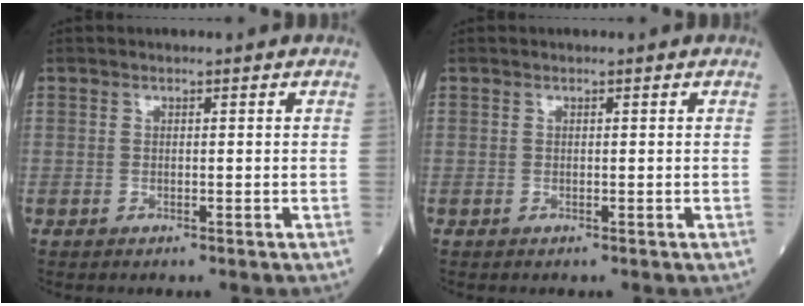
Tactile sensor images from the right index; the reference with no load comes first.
{"total": 0.0}